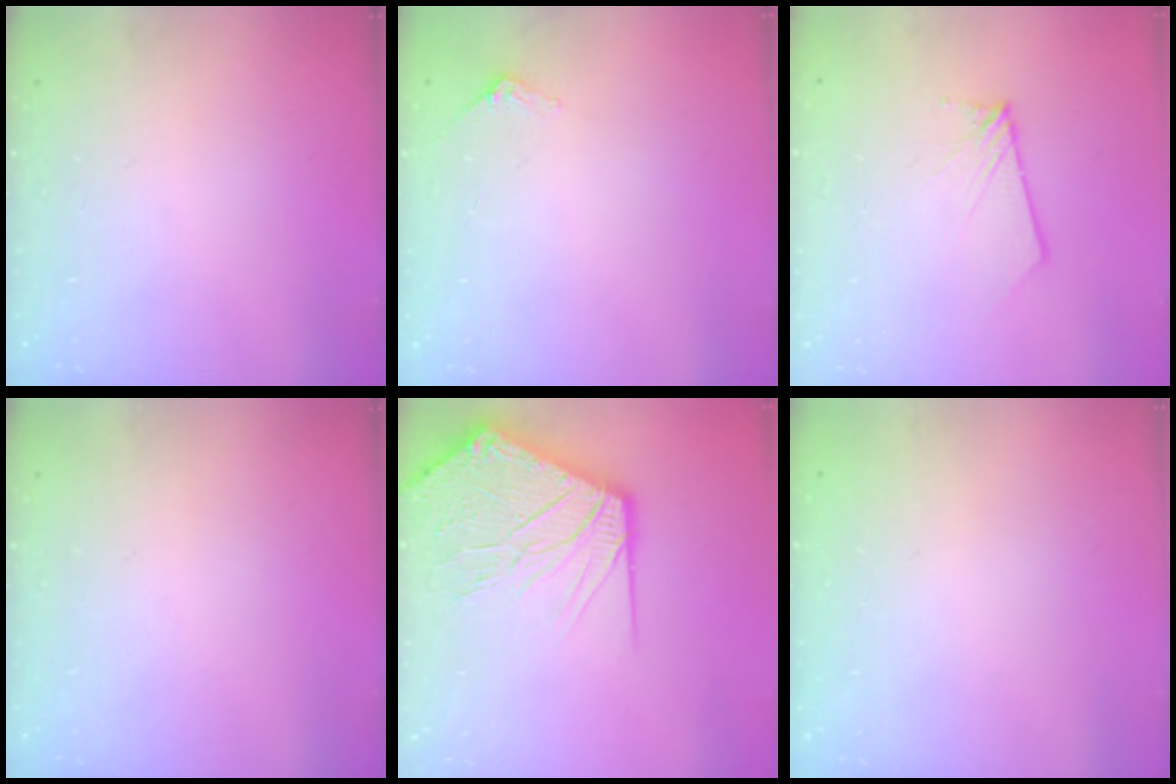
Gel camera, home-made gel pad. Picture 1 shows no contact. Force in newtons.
{"total": 2.9, "press": 2.9, "slide": 0.2}
{"total": 2.8, "press": 2.8, "slide": 0.3}
{"total": 0.0}
{"total": 18.3, "press": 18.2, "slide": 2.4}
{"total": 0.7, "press": 0.3, "slide": 0.7}